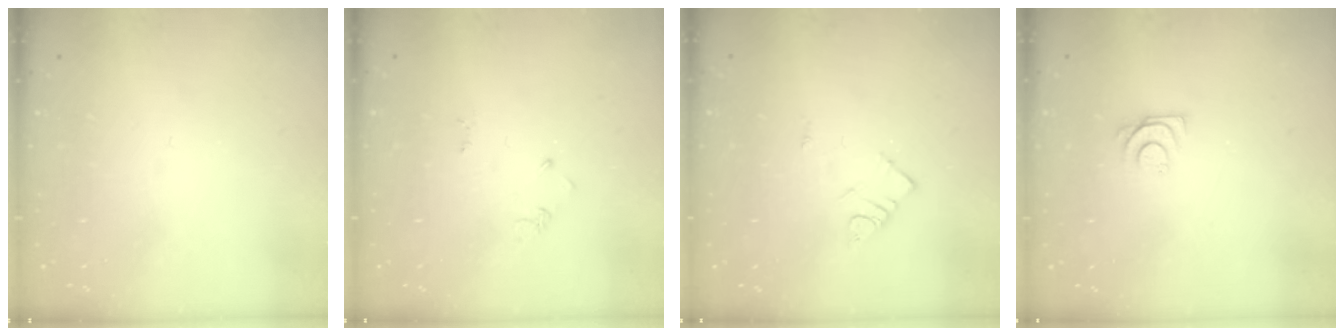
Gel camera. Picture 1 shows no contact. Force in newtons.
{"total": 2.6, "press": 2.6, "slide": 0.4}
{"total": 4.3, "press": 4.2, "slide": 0.7}
{"total": 5.7, "press": 5.7, "slide": 0.5}